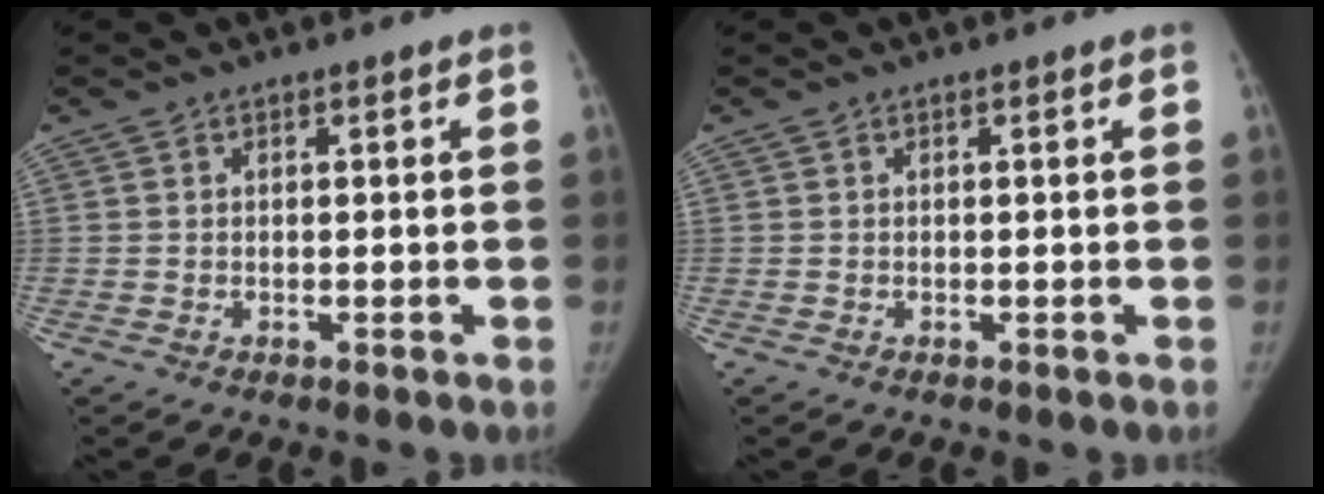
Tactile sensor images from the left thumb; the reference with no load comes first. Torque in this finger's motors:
{"motor_torque": [0.00, 0.00, 0.19, -0.06, 0.00]}